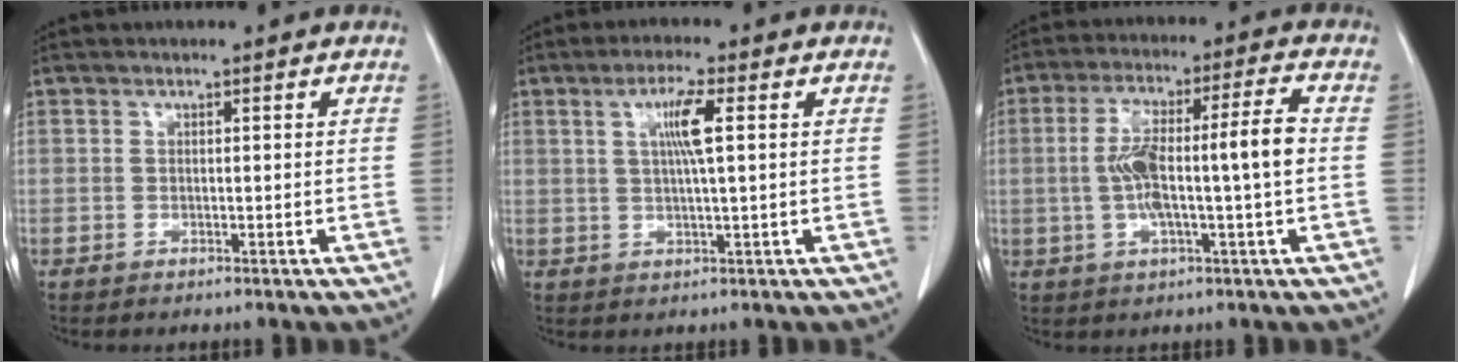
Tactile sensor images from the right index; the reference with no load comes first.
{"total": 5.2, "force": [1.3, 0.0, 5.0], "torque": [-0.092, 0.001, 0.025]}
{"total": 11.4, "force": [-0.5, 0.7, 11.3], "torque": [-0.208, 0.023, -0.010]}